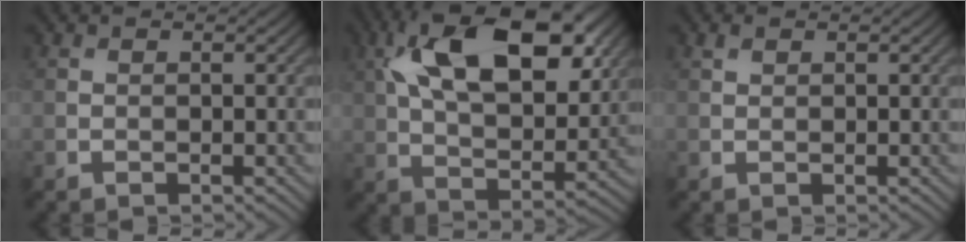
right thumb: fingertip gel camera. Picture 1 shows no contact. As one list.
[{"total": 17.2, "force": [6.9, 8.6, 13.3], "torque": [-0.244, 0.024, 0.100]}, {"total": 0.8, "force": [0.6, 0.4, 0.4], "torque": [-0.012, 0.002, 0.012]}]